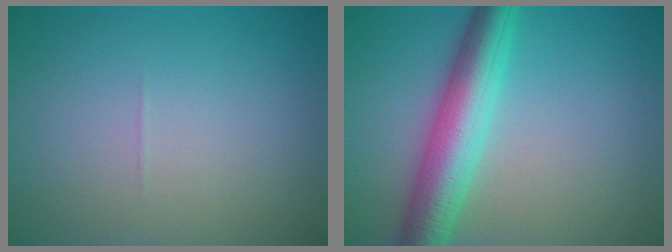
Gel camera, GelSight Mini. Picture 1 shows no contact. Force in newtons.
{"total": 6.6, "press": 6.6, "slide": 0.1}